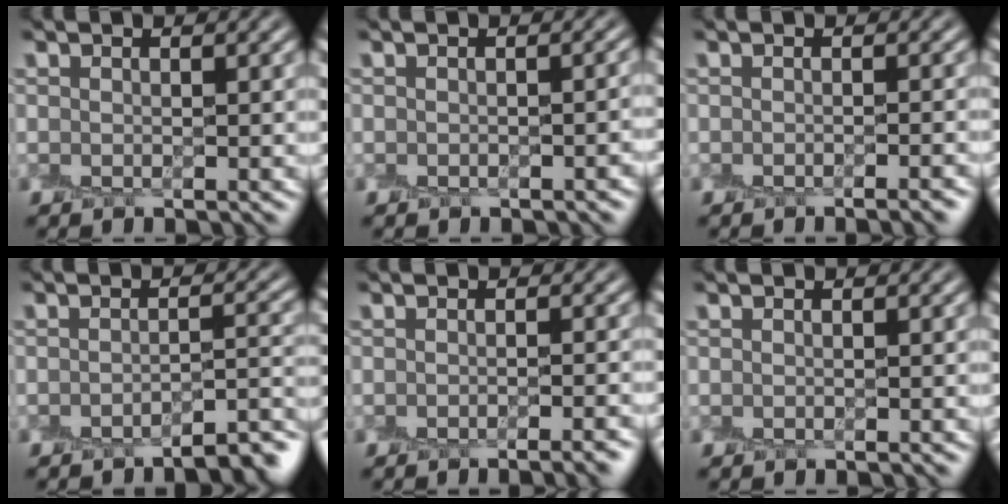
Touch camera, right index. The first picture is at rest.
{"total": 1.9, "force": [-1.4, 0.8, 1.0], "torque": [-0.007, -0.001, -0.017]}
{"total": 1.9, "force": [-1.6, 0.0, 1.0], "torque": [-0.008, -0.007, -0.020]}
{"total": 3.8, "force": [-3.4, 0.4, 1.7], "torque": [-0.020, 0.002, -0.047]}
{"total": 2.7, "force": [-2.2, 0.3, 1.6], "torque": [-0.014, -0.004, -0.026]}
{"total": 0.0}